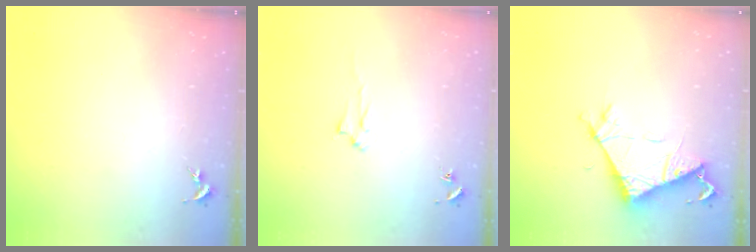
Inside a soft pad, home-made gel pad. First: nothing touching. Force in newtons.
{"total": 1.6, "press": 1.6, "slide": 0.2}
{"total": 6.9, "press": 6.9, "slide": 0.5}